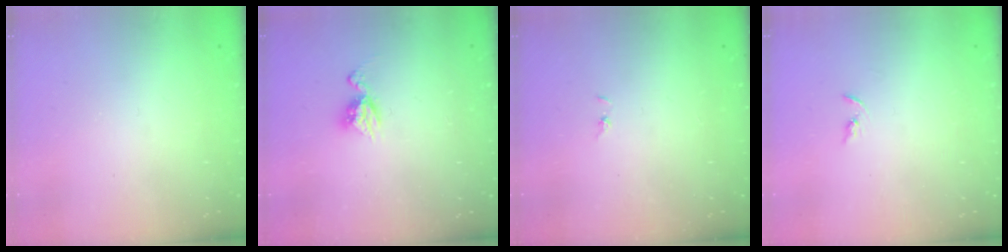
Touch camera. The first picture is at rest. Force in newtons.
{"total": 6.2, "press": 6.2, "slide": 0.5}
{"total": 0.7, "press": 0.7, "slide": 0.1}
{"total": 2.2, "press": 2.2, "slide": 0.2}